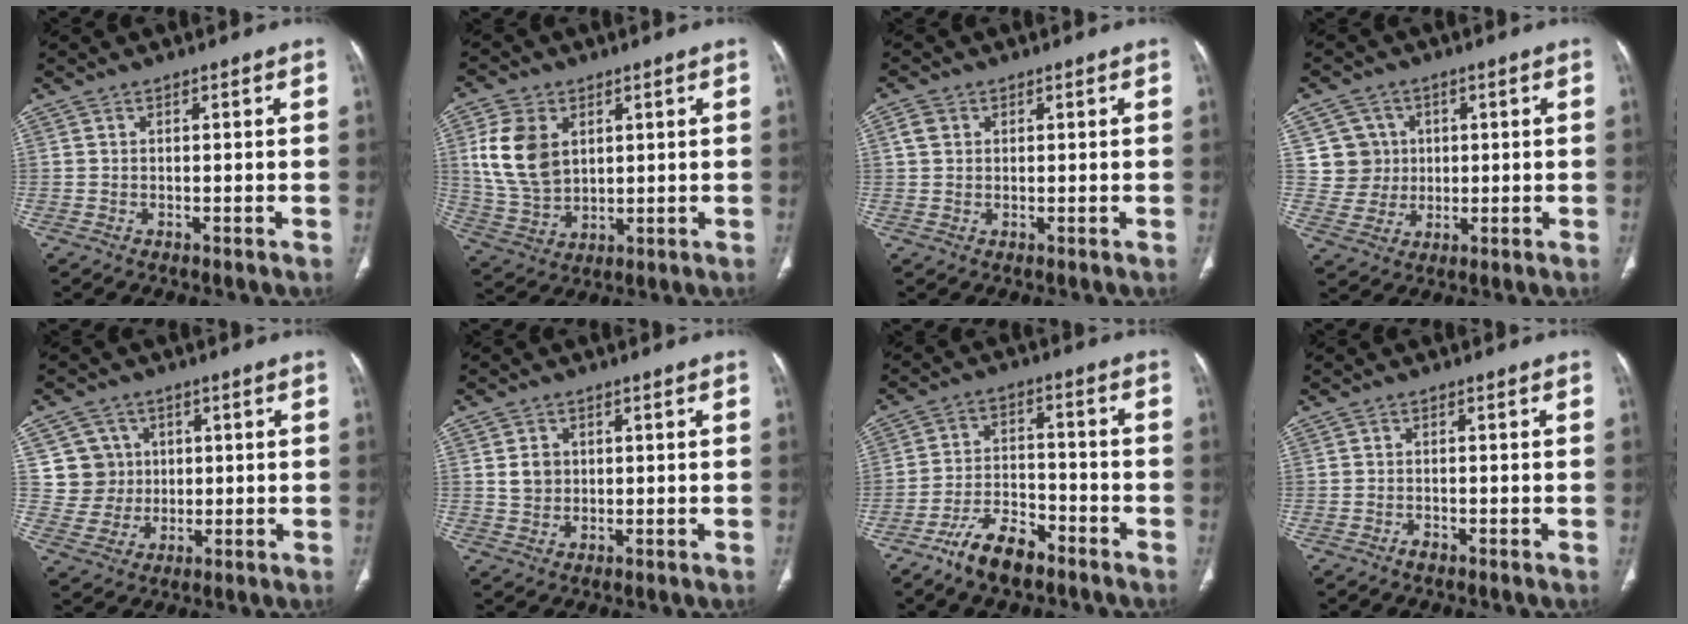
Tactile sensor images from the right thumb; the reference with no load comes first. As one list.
[{"total": 11.5, "force": [3.2, 8.0, 7.6], "torque": [-0.134, -0.013, 0.073]}, {"total": 2.4, "force": [0.8, 2.0, 1.1], "torque": [-0.014, 0.002, 0.016]}, {"total": 7.2, "force": [1.5, 7.0, 0.8], "torque": [0.022, 0.002, 0.029]}, {"total": 7.6, "force": [1.6, 7.4, 0.9], "torque": [0.020, 0.001, 0.033]}, {"total": 3.7, "force": [0.6, 3.3, 1.6], "torque": [-0.009, 0.000, 0.013]}, {"total": 9.6, "force": [-6.8, 4.2, 5.3], "torque": [-0.093, 0.040, -0.129]}, {"total": 1.3, "force": [-1.0, 0.6, 0.6], "torque": [-0.011, 0.004, -0.020]}]